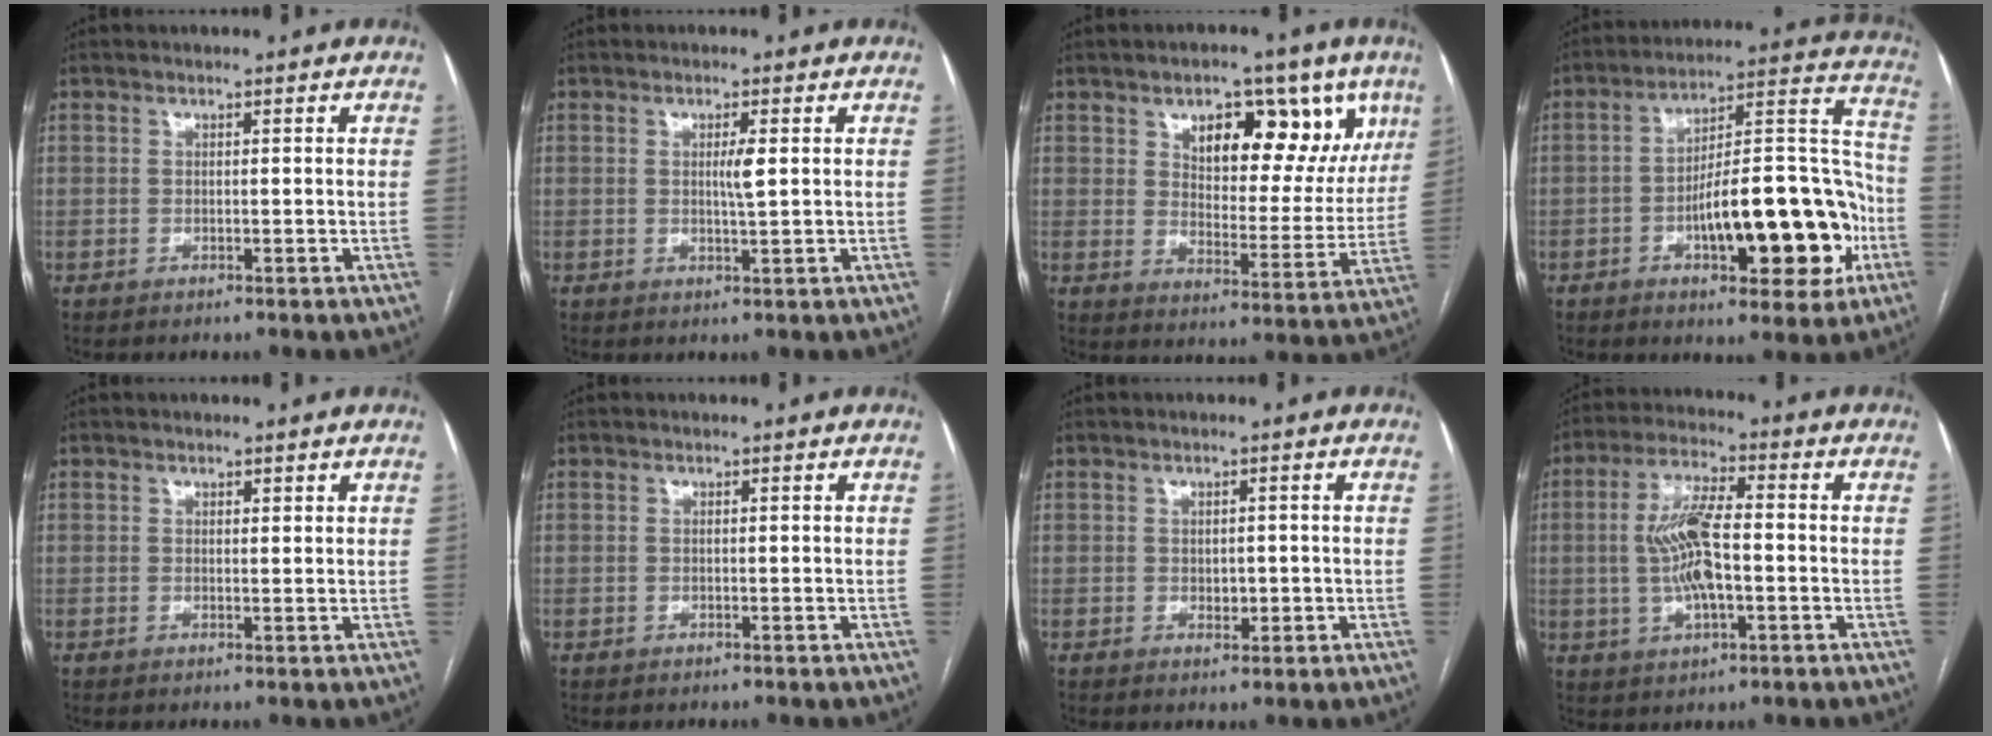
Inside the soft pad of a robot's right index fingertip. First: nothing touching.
{"total": 2.3, "force": [0.4, 0.0, 2.3], "torque": [-0.042, -0.002, 0.006]}
{"total": 15.1, "force": [7.9, 7.7, 10.4], "torque": [-0.121, 0.008, 0.117]}
{"total": 20.1, "force": [-6.2, 6.1, 18.2], "torque": [-0.245, 0.038, -0.078]}
{"total": 0.8, "force": [0.7, 0.3, 0.3], "torque": [-0.005, -0.003, 0.008]}
{"total": 0.0}
{"total": 1.9, "force": [-0.2, 1.3, 1.4], "torque": [-0.018, 0.000, 0.001]}
{"total": 9.8, "force": [-0.6, 2.9, 9.4], "torque": [-0.191, 0.008, -0.011]}